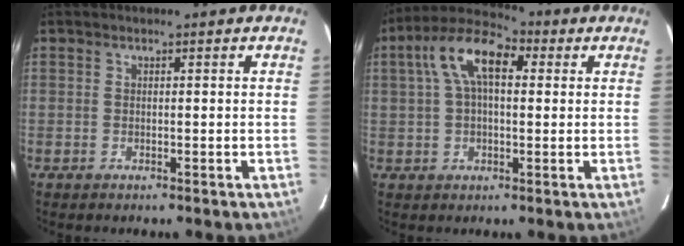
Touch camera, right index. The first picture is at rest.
{"total": 11.1, "force": [3.0, 5.7, 9.1], "torque": [-0.173, 0.036, 0.044]}